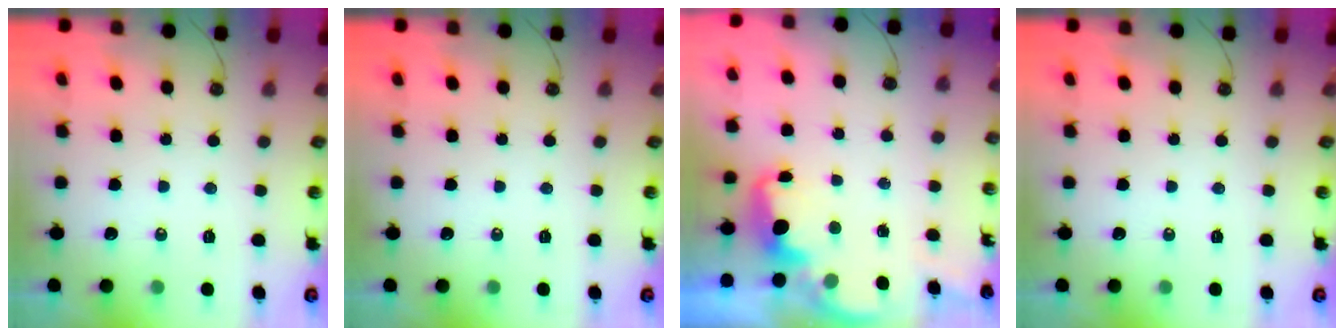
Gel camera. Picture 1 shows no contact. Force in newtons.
{"total": 0.0}
{"total": 2.3, "press": 2.2, "slide": 0.6}
{"total": 0.0}